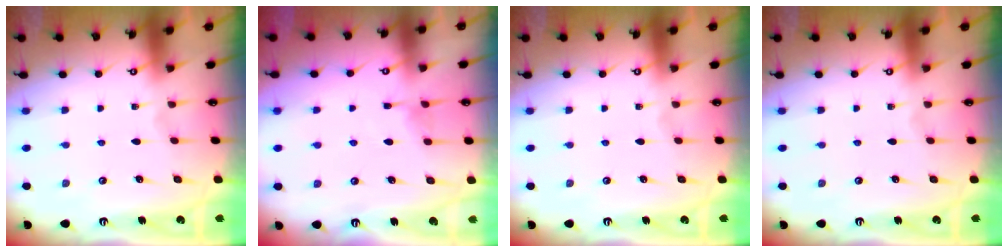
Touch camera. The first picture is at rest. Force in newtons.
{"total": 4.8, "press": 4.8, "slide": 0.5}
{"total": 0.0}
{"total": 0.0}